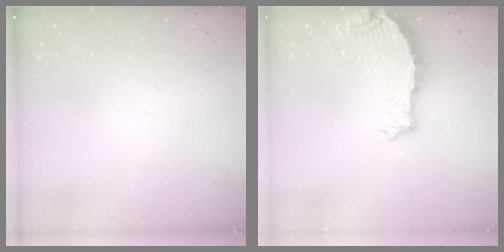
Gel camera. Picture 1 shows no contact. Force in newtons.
{"total": 8.0, "press": 7.9, "slide": 1.0}